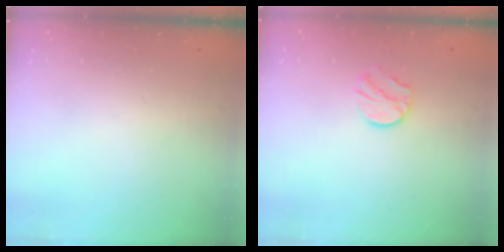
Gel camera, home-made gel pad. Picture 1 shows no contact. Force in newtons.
{"total": 8.8, "press": 8.8, "slide": 0.6}